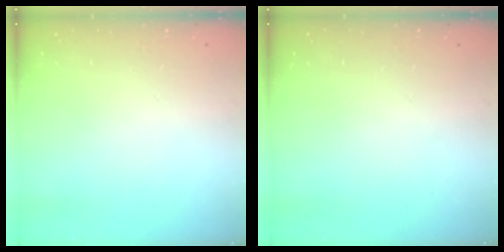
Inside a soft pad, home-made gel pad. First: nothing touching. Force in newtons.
{"total": 0.0}